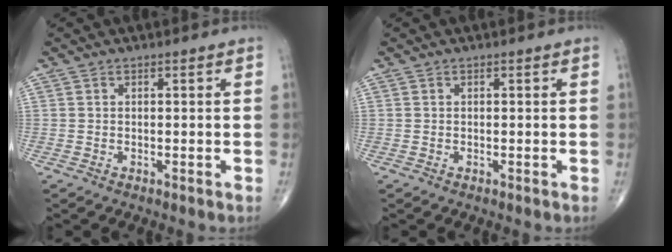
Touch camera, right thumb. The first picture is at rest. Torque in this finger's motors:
{"motor_torque": [-0.15, 0.15, 0.03, -0.03, 0.03]}